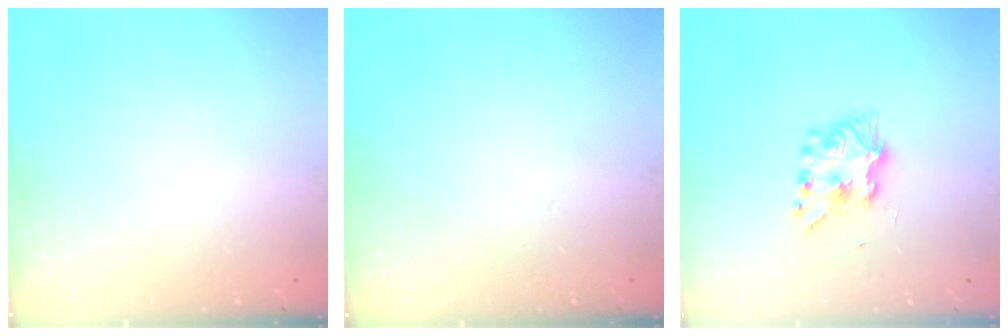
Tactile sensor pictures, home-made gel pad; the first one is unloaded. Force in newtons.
{"total": 0.0}
{"total": 7.6, "press": 7.6, "slide": 0.6}